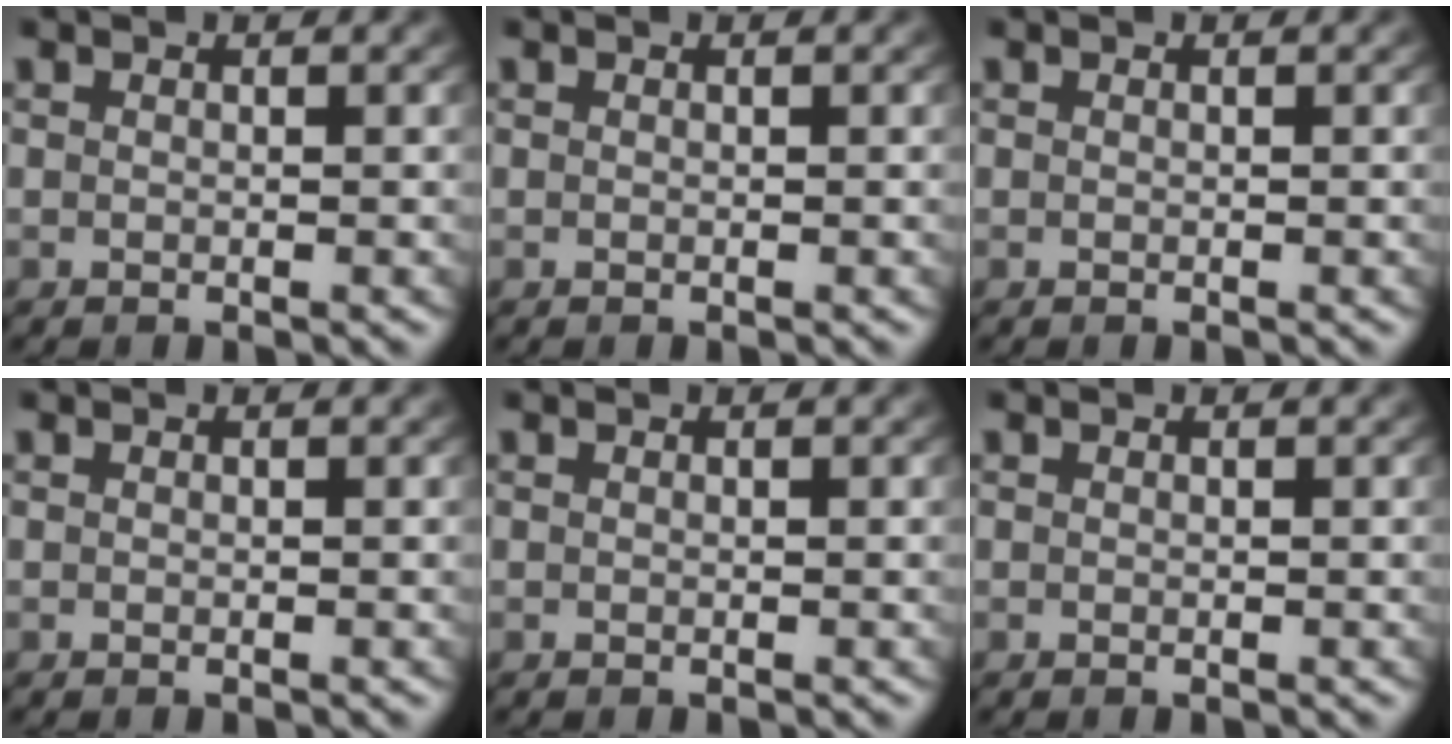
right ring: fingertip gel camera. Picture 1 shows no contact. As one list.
[{"total": 0.0}, {"total": 0.0}, {"total": 0.0}, {"total": 0.0}, {"total": 0.0}]